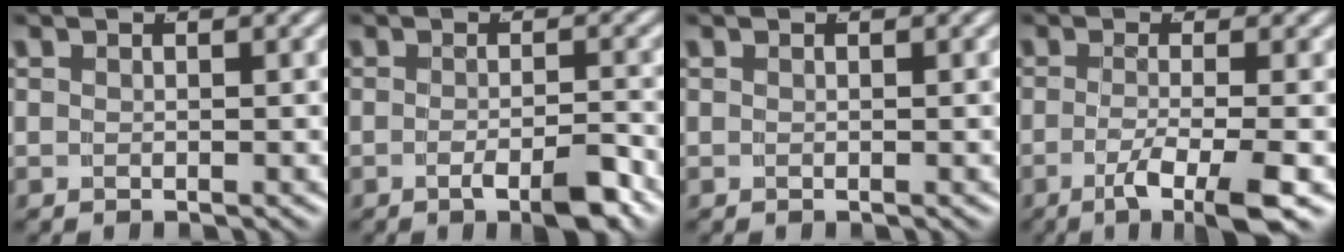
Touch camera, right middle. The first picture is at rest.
{"total": 3.3, "force": [-2.2, 0.3, 2.4], "torque": [-0.033, -0.002, -0.040]}
{"total": 0.0}
{"total": 5.9, "force": [-3.7, 0.5, 4.6], "torque": [-0.079, -0.027, -0.046]}